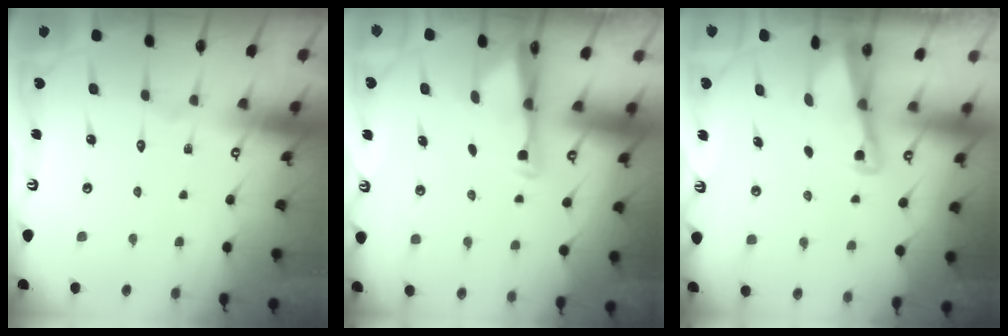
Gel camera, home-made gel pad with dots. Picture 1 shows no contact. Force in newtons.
{"total": 2.7, "press": 2.7, "slide": 0.4}
{"total": 2.2, "press": 2.1, "slide": 0.3}